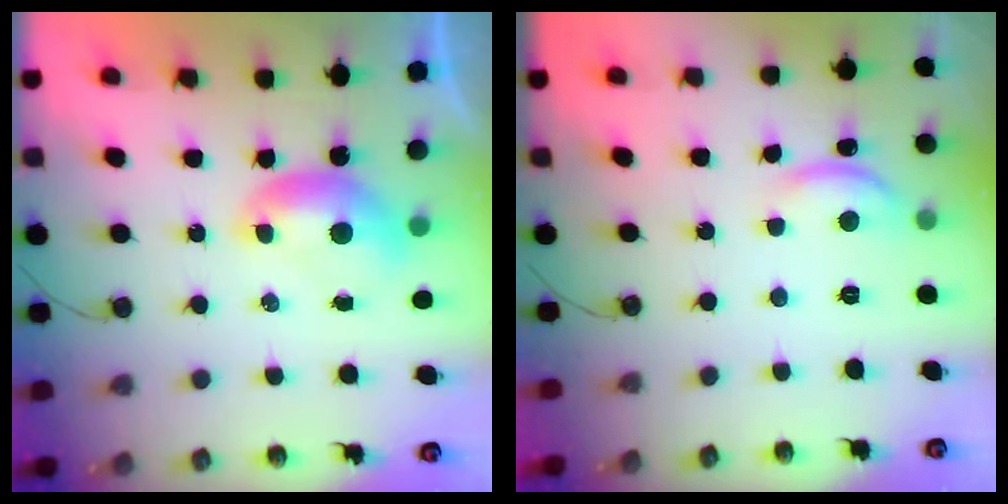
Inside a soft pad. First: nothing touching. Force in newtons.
{"total": 2.7, "press": 2.6, "slide": 0.4}